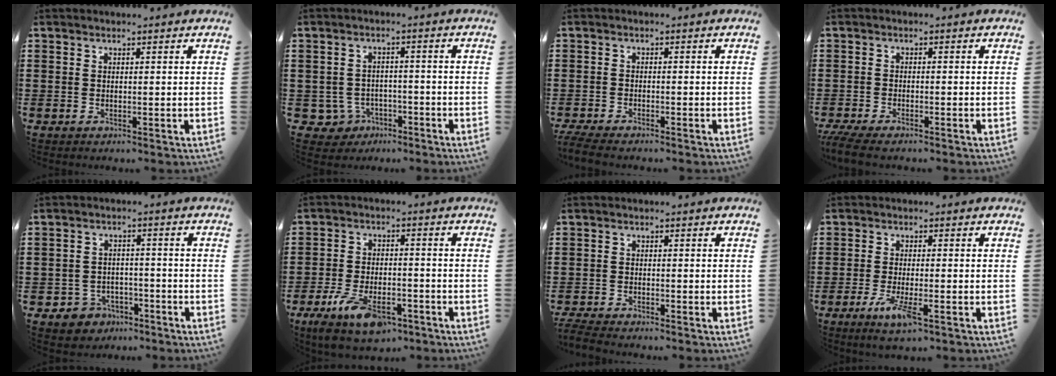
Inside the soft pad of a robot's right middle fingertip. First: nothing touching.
{"total": 3.5, "force": [-2.4, 2.5, 0.8], "torque": [-0.039, -0.001, -0.051]}
{"total": 2.3, "force": [-2.2, 0.0, 0.7], "torque": [-0.028, -0.006, -0.049]}
{"total": 2.9, "force": [-2.6, 0.0, 1.2], "torque": [-0.042, -0.012, -0.057]}
{"total": 3.2, "force": [-2.7, 1.8, 0.2], "torque": [-0.014, 0.005, -0.055]}
{"total": 8.3, "force": [-5.4, 3.2, 5.4], "torque": [-0.113, -0.001, -0.099]}
{"total": 2.5, "force": [-2.4, 0.0, 0.5], "torque": [-0.024, -0.008, -0.054]}
{"total": 5.0, "force": [-2.3, 1.0, 4.3], "torque": [-0.089, -0.012, -0.041]}